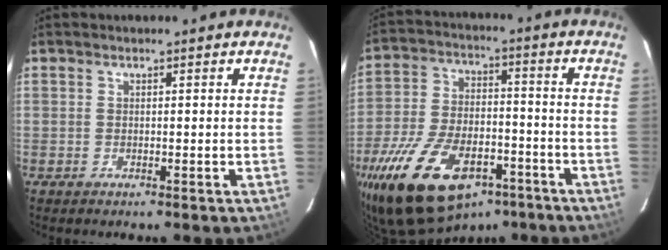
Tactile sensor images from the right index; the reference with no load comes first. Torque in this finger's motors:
{"motor_torque": [1.28, -0.86, 1.05, 0.19]}